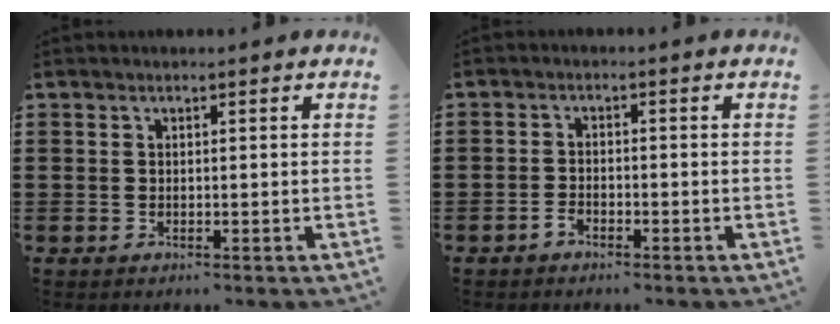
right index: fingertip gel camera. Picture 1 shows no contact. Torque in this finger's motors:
{"motor_torque": [2.14, 0.00, 0.12, 0.00]}